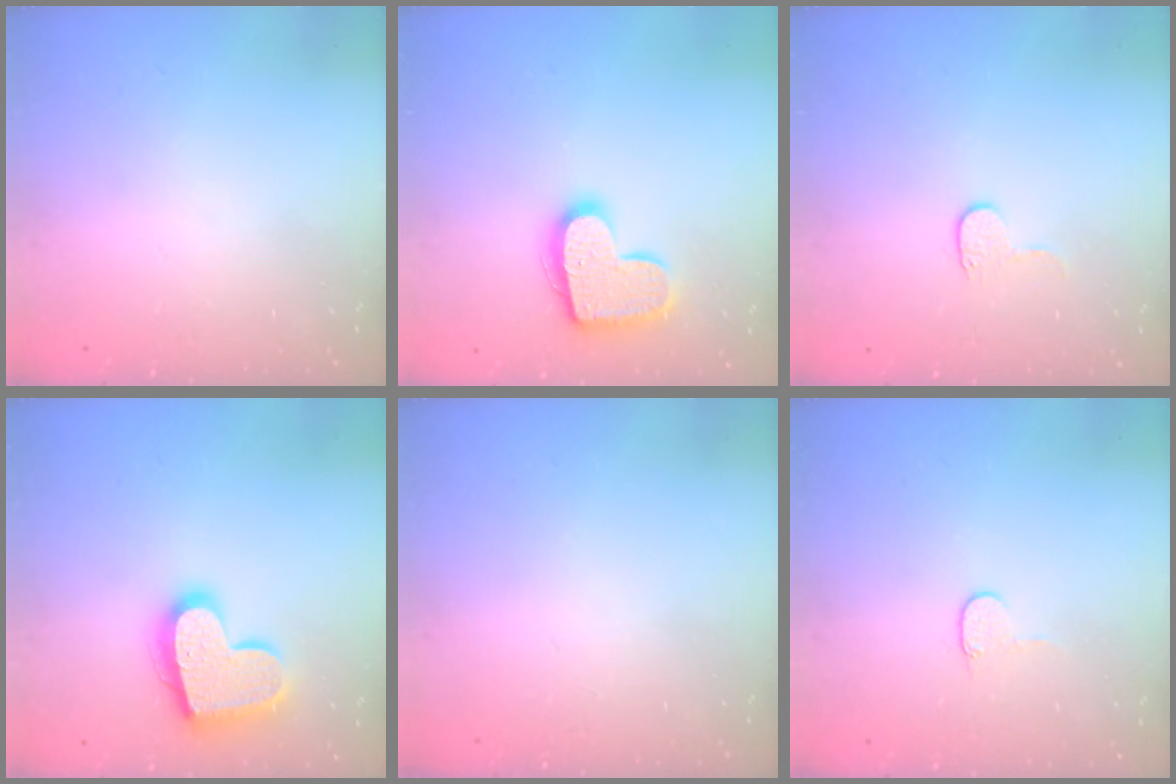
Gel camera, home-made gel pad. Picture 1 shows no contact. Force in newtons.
{"total": 15.0, "press": 15.0, "slide": 0.7}
{"total": 4.7, "press": 4.7, "slide": 0.5}
{"total": 17.6, "press": 17.5, "slide": 1.3}
{"total": 0.0}
{"total": 4.0, "press": 4.0, "slide": 0.4}